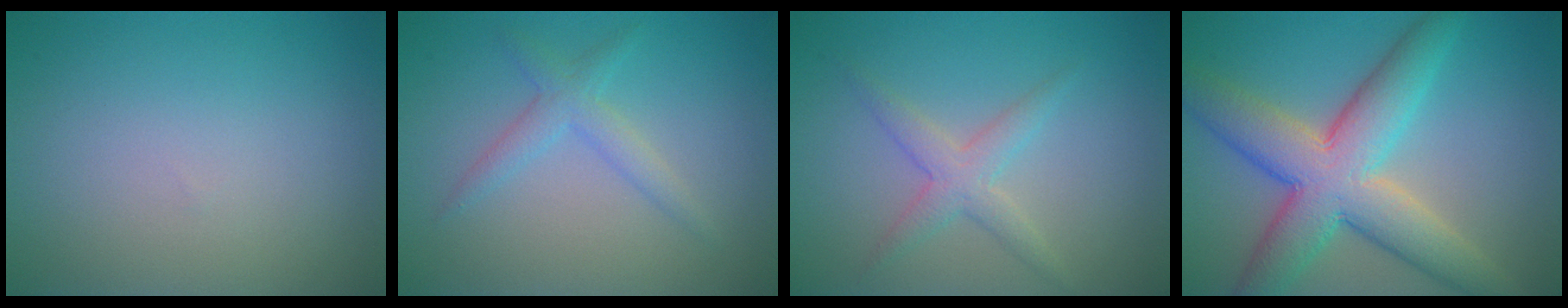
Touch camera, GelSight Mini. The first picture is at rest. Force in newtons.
{"total": 2.2, "press": 2.2, "slide": 0.1}
{"total": 2.4, "press": 2.4, "slide": 0.1}
{"total": 9.2, "press": 9.2, "slide": 0.2}